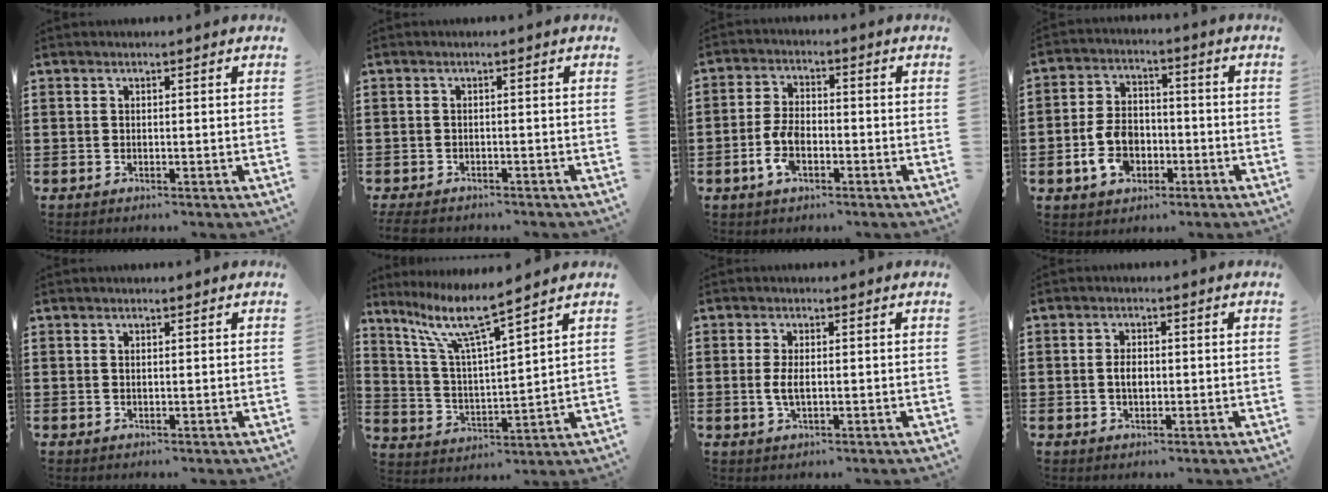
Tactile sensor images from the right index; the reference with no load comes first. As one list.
[{"total": 1.8, "force": [-1.7, 0.4, 0.4], "torque": [-0.019, -0.003, -0.038]}, {"total": 5.6, "force": [-2.0, 2.9, 4.3], "torque": [-0.109, -0.003, -0.045]}, {"total": 7.7, "force": [-2.4, 5.2, 5.2], "torque": [-0.120, 0.008, -0.047]}, {"total": 0.5, "force": [0.3, 0.1, 0.4], "torque": [-0.009, 0.000, 0.006]}, {"total": 9.0, "force": [6.9, 0.3, 5.7], "torque": [-0.131, -0.033, 0.120]}, {"total": 3.0, "force": [-0.1, 1.4, 2.7], "torque": [-0.068, -0.002, -0.006]}, {"total": 2.6, "force": [-0.1, 1.4, 2.2], "torque": [-0.036, 0.000, -0.005]}]